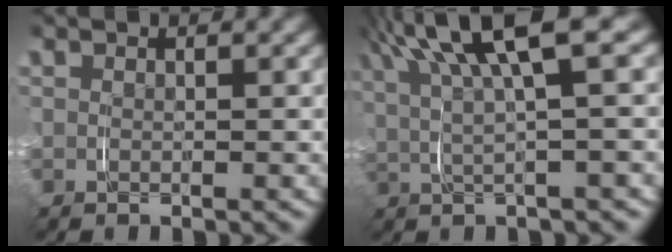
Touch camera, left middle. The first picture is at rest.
{"total": 8.9, "force": [4.8, 2.7, 7.0], "torque": [-0.119, 0.025, 0.068]}